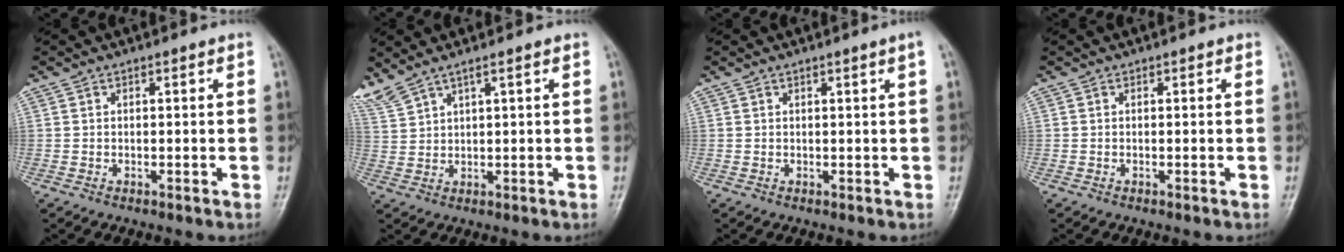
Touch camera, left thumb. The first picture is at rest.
{"total": 5.2, "force": [4.2, 0.5, 3.1], "torque": [-0.083, 0.000, 0.098]}
{"total": 1.4, "force": [0.7, -0.4, 1.2], "torque": [-0.022, -0.004, 0.014]}
{"total": 0.0}